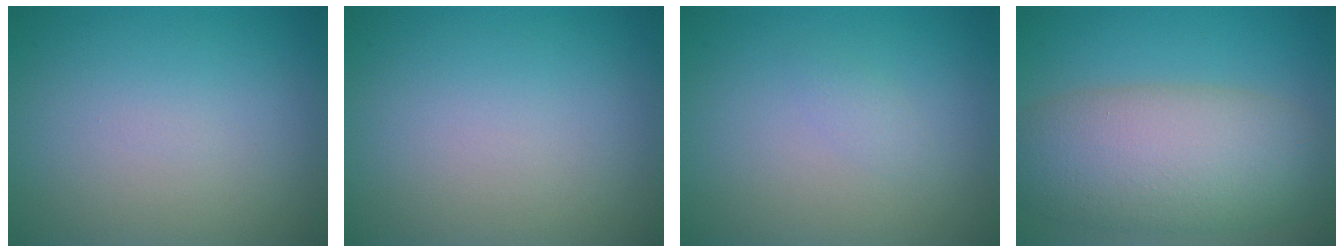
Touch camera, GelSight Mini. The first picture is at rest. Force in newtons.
{"total": 0.0}
{"total": 0.9, "press": 0.9, "slide": 0.0}
{"total": 8.6, "press": 8.6, "slide": 0.6}